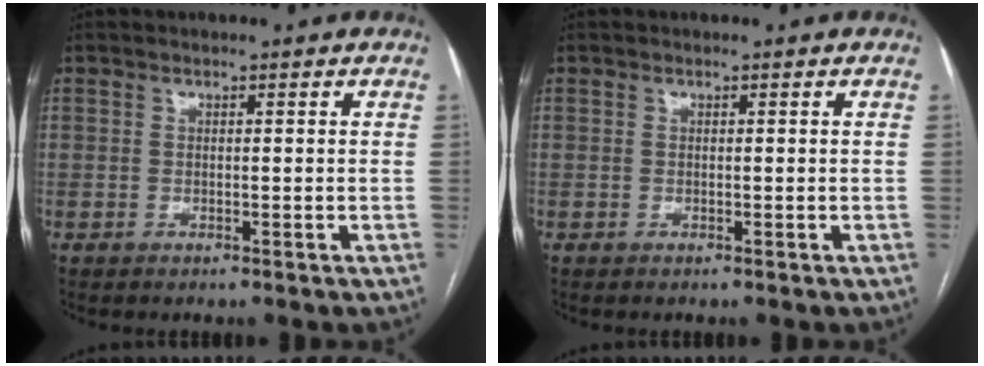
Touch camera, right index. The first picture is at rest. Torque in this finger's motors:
{"motor_torque": [0.00, 0.00, 0.00, 0.00]}